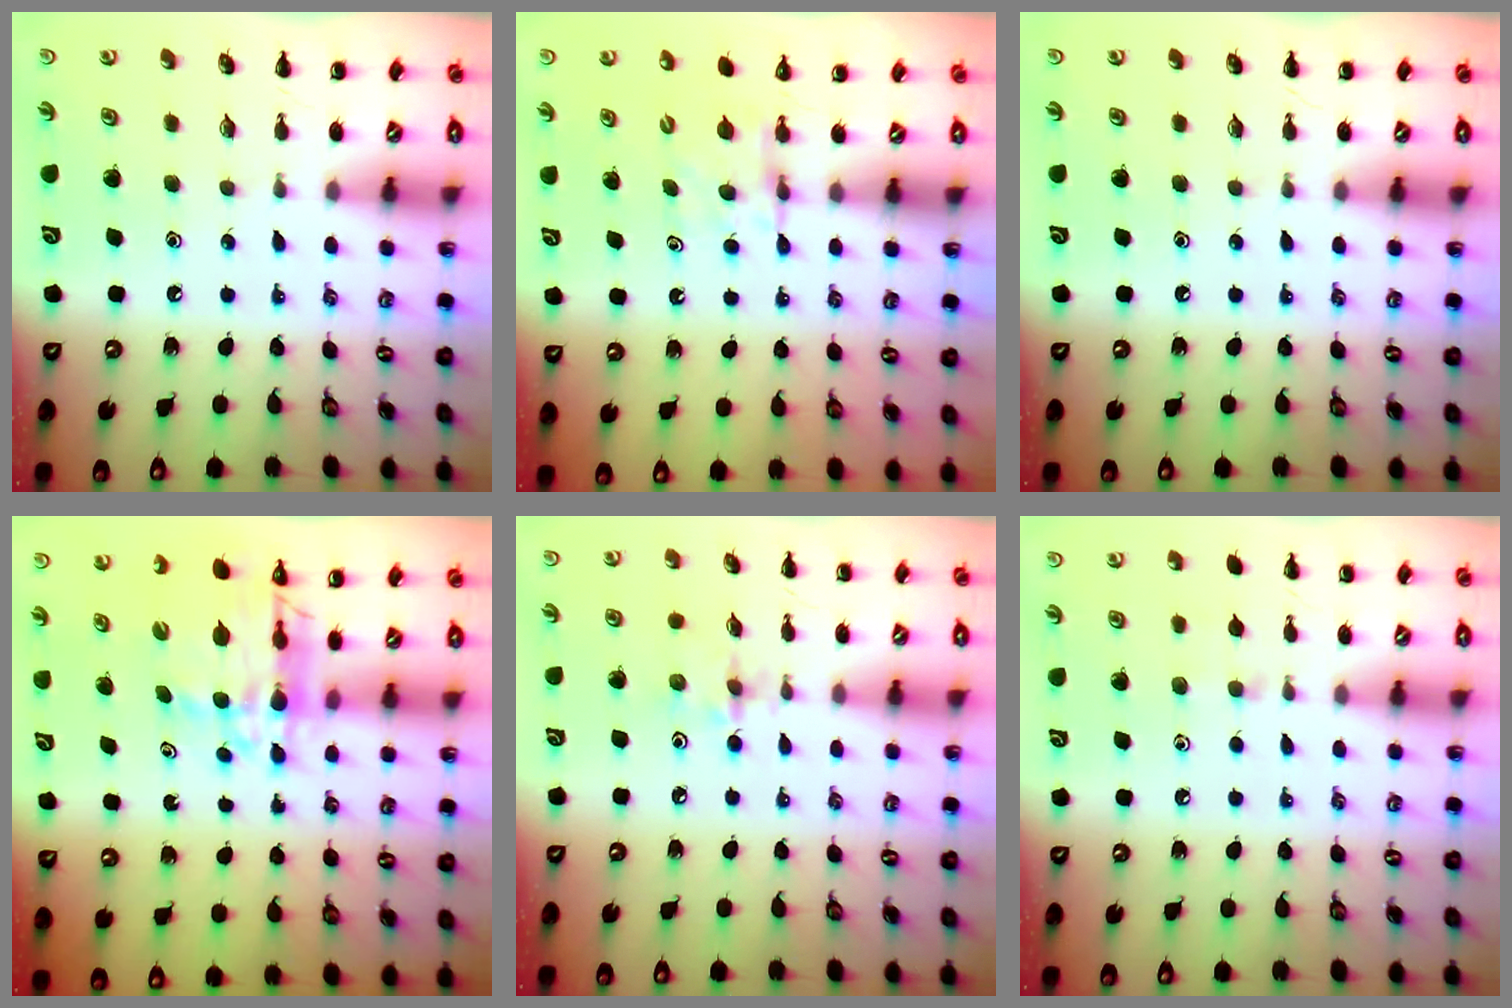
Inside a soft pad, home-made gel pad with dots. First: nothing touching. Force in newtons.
{"total": 4.7, "press": 4.7, "slide": 0.7}
{"total": 0.0}
{"total": 10.2, "press": 9.6, "slide": 3.5}
{"total": 2.9, "press": 2.9, "slide": 0.5}
{"total": 5.8, "press": 5.4, "slide": 2.1}